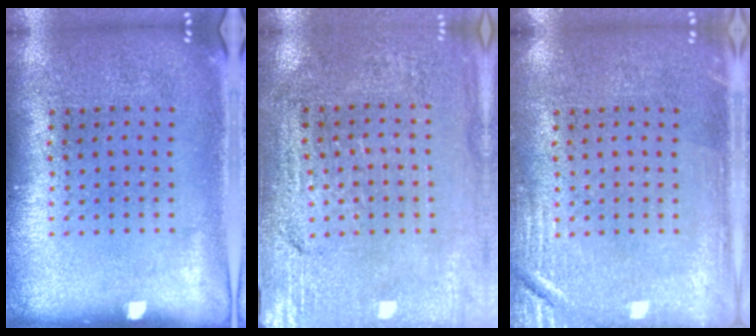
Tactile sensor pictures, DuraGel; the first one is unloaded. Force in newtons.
{"total": 3.1, "press": 3.0, "slide": 0.3}
{"total": 2.5, "press": 2.5, "slide": 0.4}